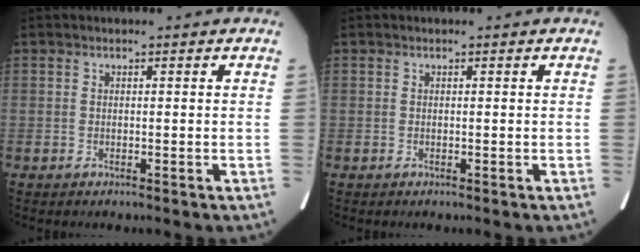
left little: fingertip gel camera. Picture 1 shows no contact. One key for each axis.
{"total": 0.0}